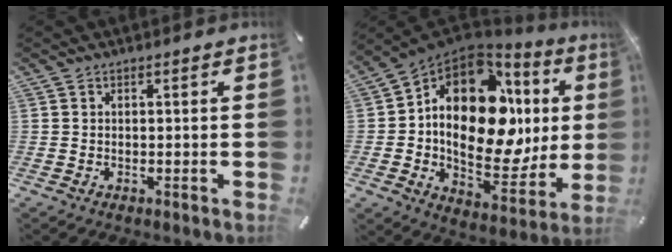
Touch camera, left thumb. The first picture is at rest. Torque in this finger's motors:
{"motor_torque": [2.48, 2.53, 1.93, 0.84, 0.43]}